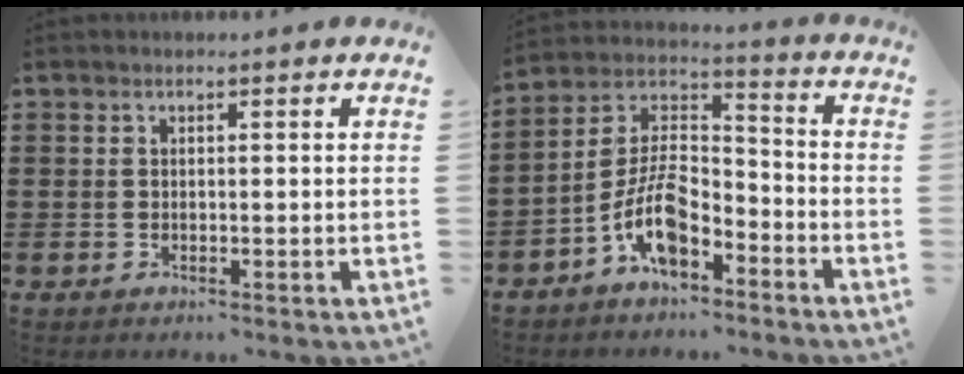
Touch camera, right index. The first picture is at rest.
{"total": 9.6, "force": [-5.7, 4.1, 6.5], "torque": [-0.150, -0.002, -0.113]}